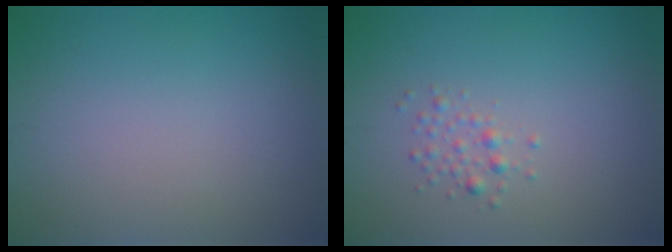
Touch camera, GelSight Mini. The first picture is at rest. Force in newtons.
{"total": 1.2, "press": 1.2, "slide": 0.1}